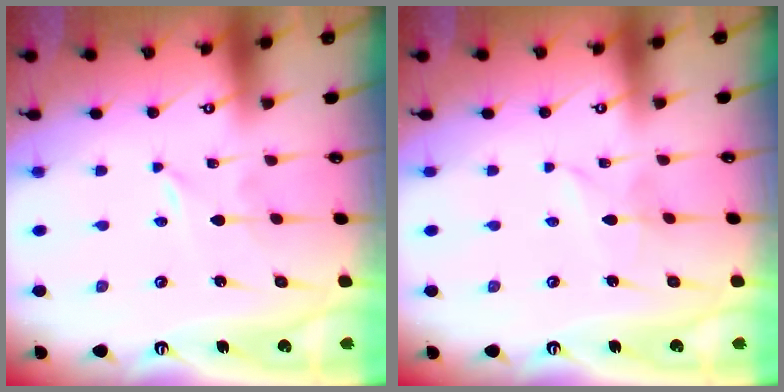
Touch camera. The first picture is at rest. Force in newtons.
{"total": 2.1, "press": 2.1, "slide": 0.3}